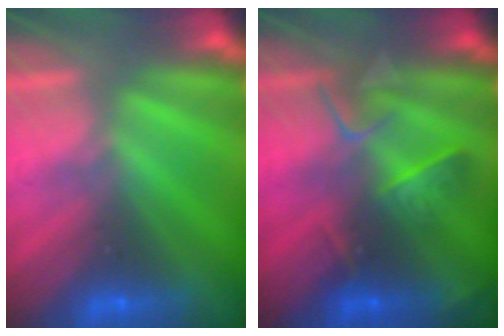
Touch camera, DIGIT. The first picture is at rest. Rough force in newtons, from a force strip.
{"total": 2.6}